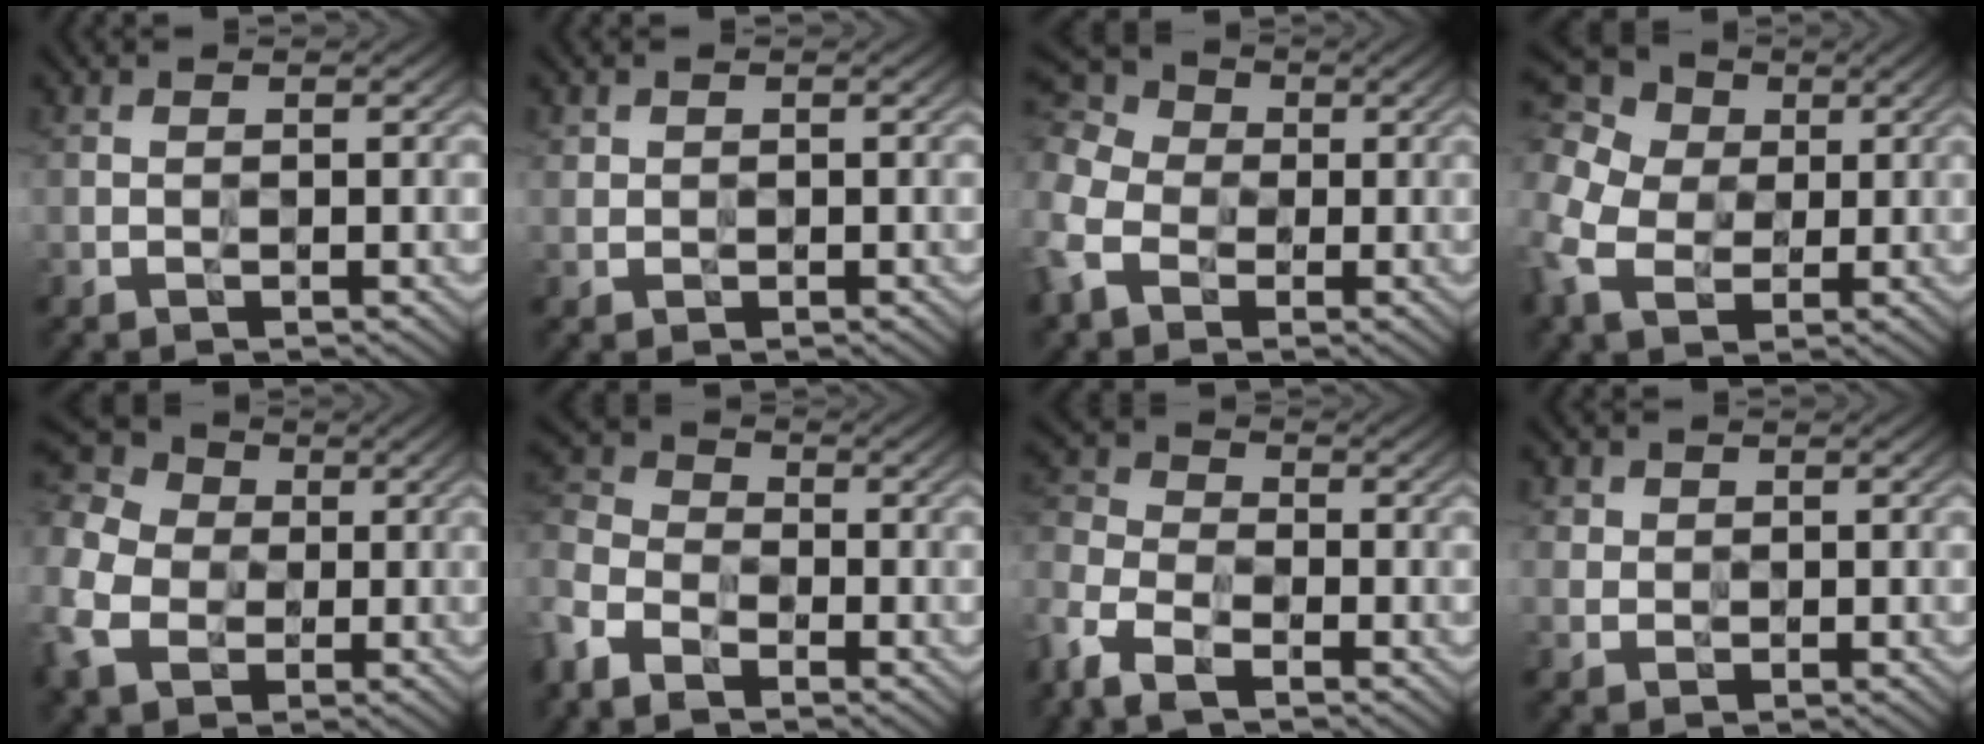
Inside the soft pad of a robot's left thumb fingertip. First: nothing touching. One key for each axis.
{"total": 1.2, "fx": 0.5, "fy": 1.1, "fz": 0.2, "tx": -0.007, "ty": -0.007, "tz": 0.011}
{"total": 12.0, "fx": -3.4, "fy": 9.3, "fz": 6.8, "tx": -0.220, "ty": -0.033, "tz": -0.068}
{"total": 13.6, "fx": 0.6, "fy": 11.1, "fz": 7.8, "tx": -0.245, "ty": -0.012, "tz": 0.003}
{"total": 13.3, "fx": -2.4, "fy": 10.8, "fz": 7.3, "tx": -0.232, "ty": -0.030, "tz": -0.060}
{"total": 8.7, "fx": -5.4, "fy": 5.3, "fz": 4.3, "tx": -0.129, "ty": -0.022, "tz": -0.131}
{"total": 8.7, "fx": -5.8, "fy": 4.6, "fz": 4.6, "tx": -0.127, "ty": -0.022, "tz": -0.135}
{"total": 2.5, "fx": 0.9, "fy": 2.3, "fz": 0.5, "tx": -0.022, "ty": -0.006, "tz": 0.020}